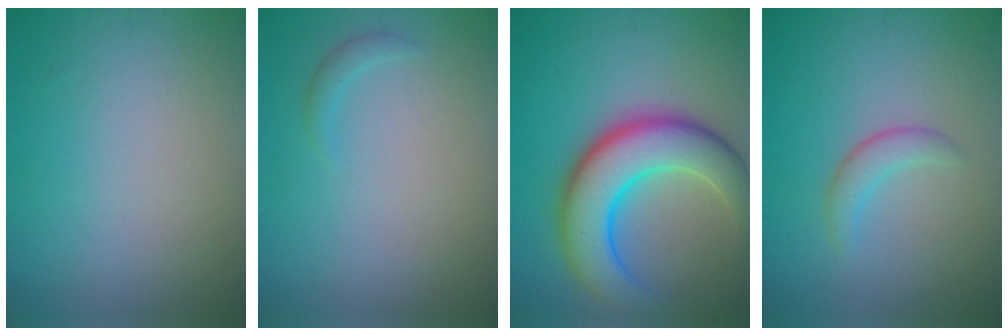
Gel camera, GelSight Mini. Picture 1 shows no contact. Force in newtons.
{"total": 0.9, "press": 0.9, "slide": 0.0}
{"total": 9.0, "press": 9.0, "slide": 0.1}
{"total": 1.8, "press": 1.8, "slide": 0.1}